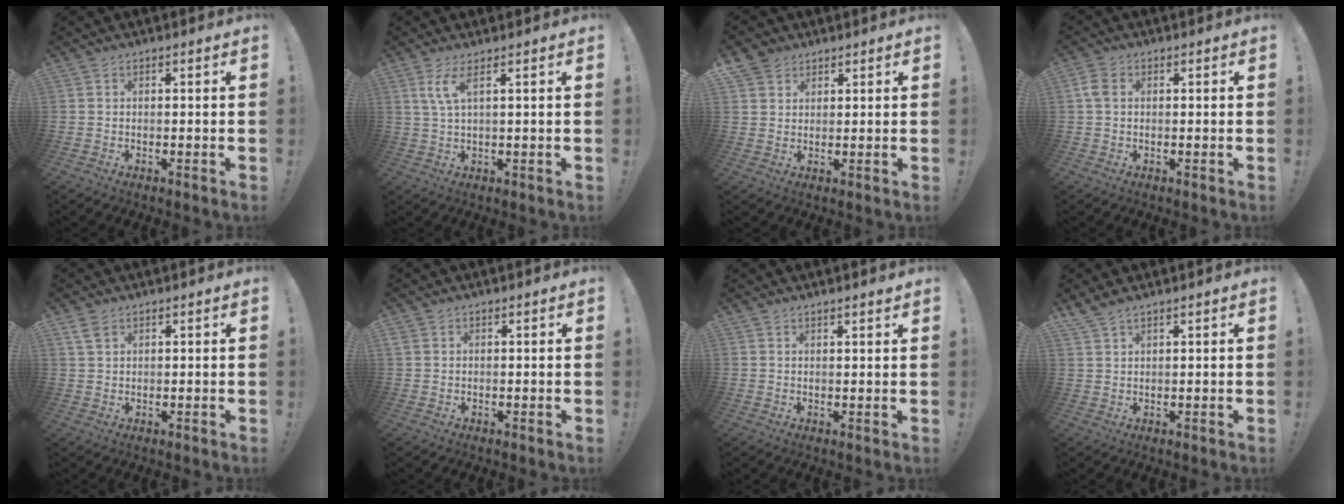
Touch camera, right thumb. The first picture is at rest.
{"total": 4.7, "force": [2.3, 0.6, 4.1], "torque": [-0.073, -0.007, 0.039]}
{"total": 4.1, "force": [2.8, 3.0, 0.6], "torque": [-0.014, -0.011, 0.053]}
{"total": 4.0, "force": [0.9, 2.7, 2.8], "torque": [-0.053, 0.003, 0.016]}
{"total": 3.4, "force": [2.1, 1.7, 2.1], "torque": [-0.035, -0.004, 0.040]}
{"total": 1.1, "force": [0.3, 1.1, 0.2], "torque": [-0.005, 0.002, 0.006]}
{"total": 1.3, "force": [1.2, -0.1, 0.6], "torque": [0.003, -0.009, 0.018]}
{"total": 2.8, "force": [2.5, 0.5, 1.3], "torque": [-0.033, -0.011, 0.048]}